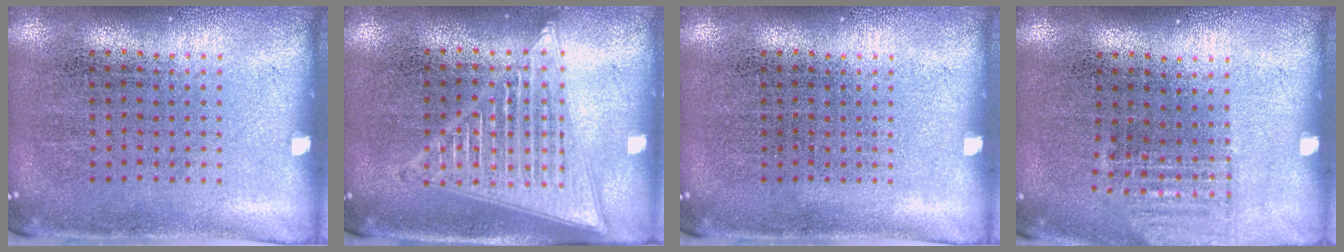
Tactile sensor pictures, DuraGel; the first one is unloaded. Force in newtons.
{"total": 2.9, "press": 2.8, "slide": 0.4}
{"total": 0.0}
{"total": 0.9, "press": 0.9, "slide": 0.3}